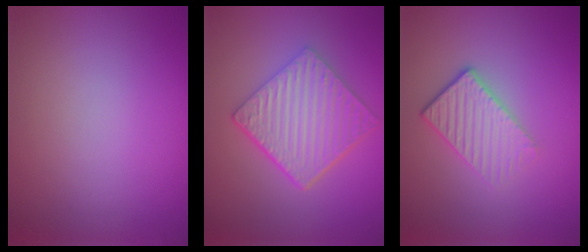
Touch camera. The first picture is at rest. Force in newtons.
{"total": 6.7, "press": 4.5, "slide": 4.9}
{"total": 3.3, "press": 2.7, "slide": 1.9}